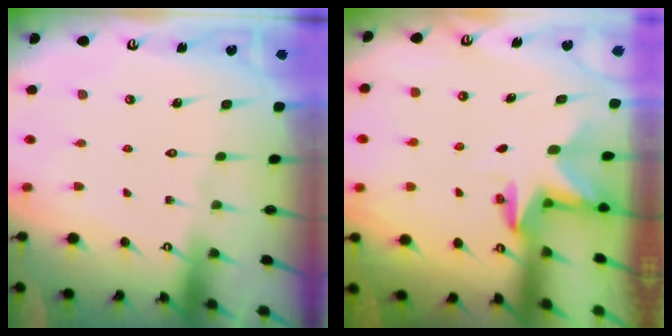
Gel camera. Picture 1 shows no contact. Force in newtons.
{"total": 2.9, "press": 2.9, "slide": 0.2}